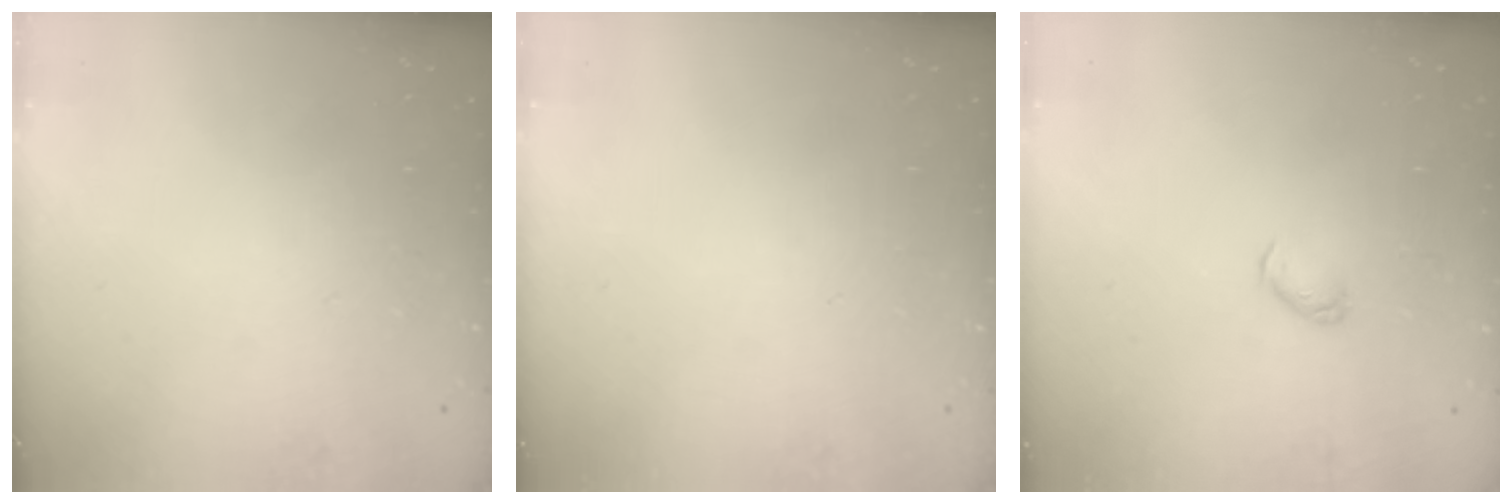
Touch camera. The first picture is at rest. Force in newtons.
{"total": 0.0}
{"total": 3.7, "press": 3.7, "slide": 0.5}